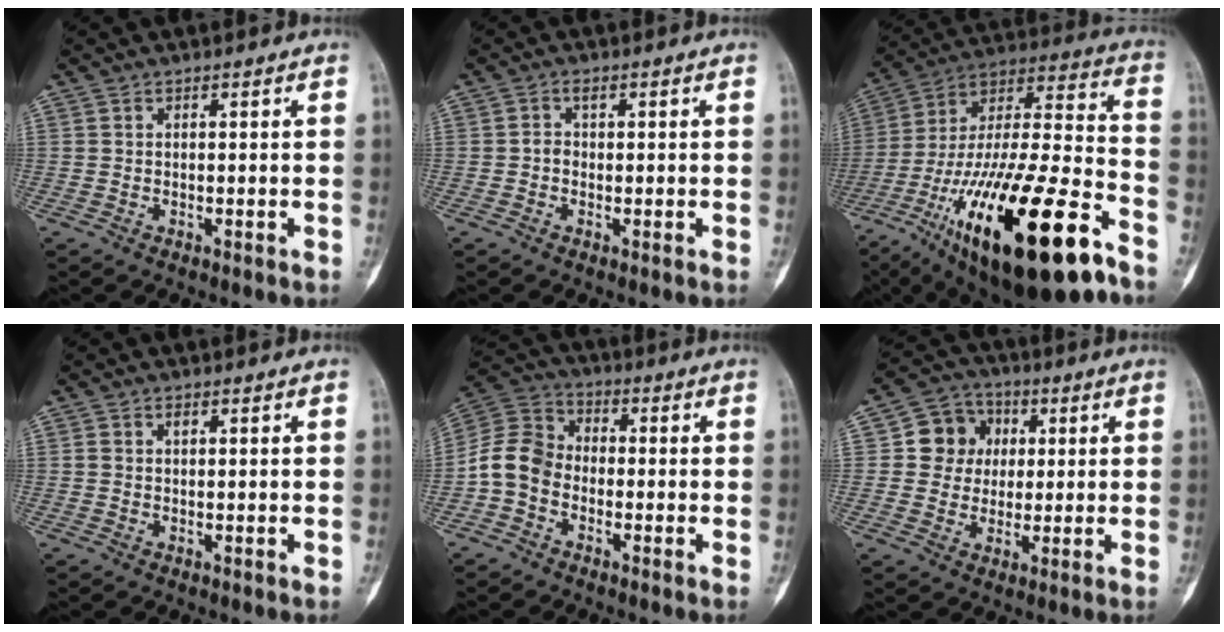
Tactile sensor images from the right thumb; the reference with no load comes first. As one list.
[{"total": 1.5, "force": [0.1, 1.3, 0.8], "torque": [-0.010, 0.008, -0.003]}, {"total": 35.3, "force": [-18.0, 10.8, 28.4], "torque": [-0.484, 0.054, -0.294]}, {"total": 0.9, "force": [0.3, 0.6, 0.6], "torque": [-0.010, 0.000, 0.006]}, {"total": 8.7, "force": [-2.4, 6.9, 4.7], "torque": [-0.082, 0.030, -0.061]}, {"total": 8.9, "force": [1.5, 8.2, 3.0], "torque": [-0.005, 0.007, 0.019]}]